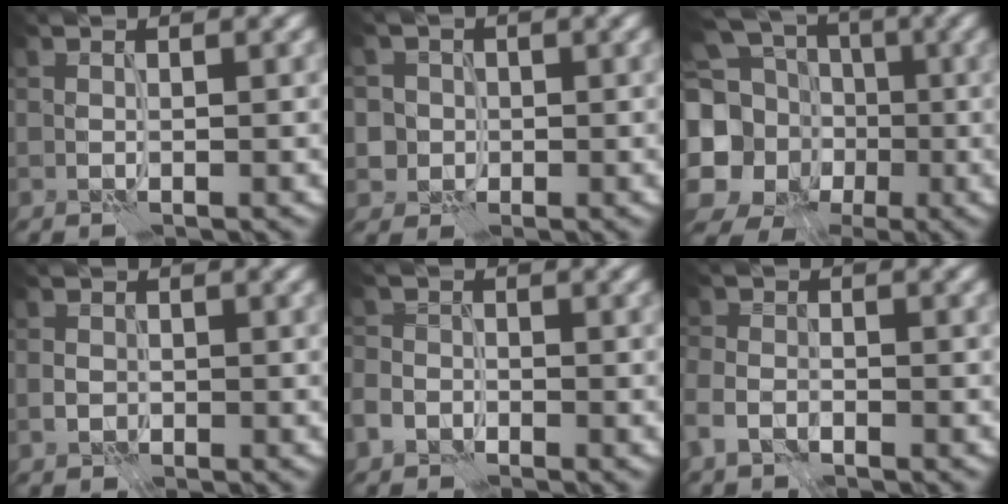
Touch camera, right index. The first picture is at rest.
{"total": 4.0, "force": [0.9, 3.8, 0.9], "torque": [-0.006, 0.017, 0.006]}
{"total": 15.9, "force": [-0.2, 14.4, 6.7], "torque": [-0.186, 0.005, -0.032]}
{"total": 1.4, "force": [-0.3, 1.3, 0.4], "torque": [-0.008, -0.003, -0.006]}
{"total": 2.1, "force": [-1.8, 1.2, 0.0], "torque": [0.004, -0.004, -0.040]}
{"total": 2.5, "force": [-1.8, 1.4, 1.2], "torque": [-0.026, -0.002, -0.040]}